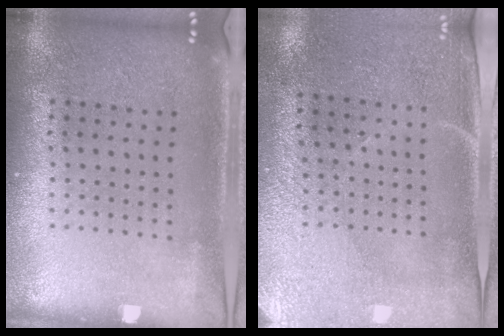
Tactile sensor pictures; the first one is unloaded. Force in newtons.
{"total": 2.9, "press": 2.5, "slide": 1.5}